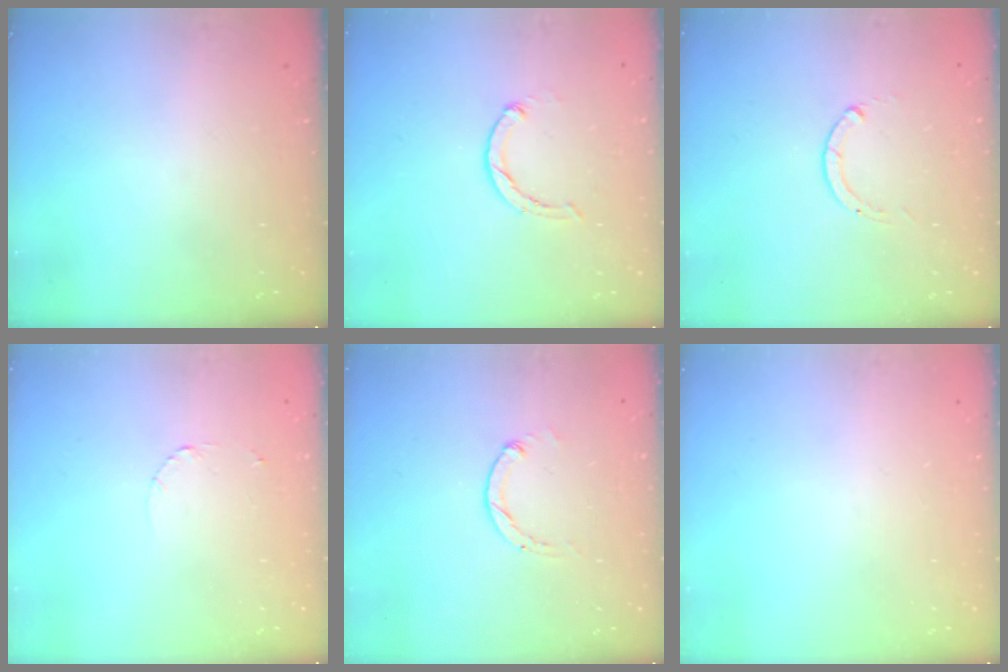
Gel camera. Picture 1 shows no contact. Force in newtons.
{"total": 1.9, "press": 1.9, "slide": 0.3}
{"total": 0.0}
{"total": 1.6, "press": 1.6, "slide": 0.2}
{"total": 1.2, "press": 1.2, "slide": 0.3}
{"total": 0.0}